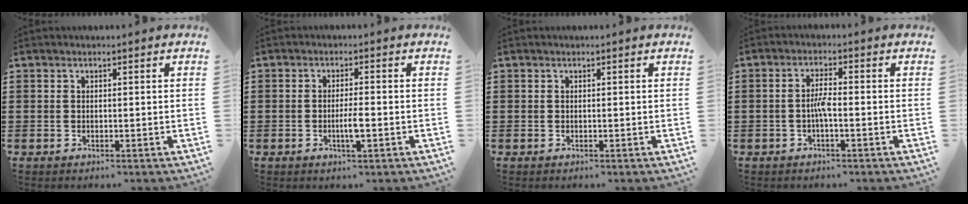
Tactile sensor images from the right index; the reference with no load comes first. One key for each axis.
{"total": 3.1, "fx": -0.9, "fy": 0.4, "fz": 3.0, "tx": -0.052, "ty": 0.000, "tz": -0.016}
{"total": 0.0}
{"total": 2.8, "fx": -0.8, "fy": 0.4, "fz": 2.7, "tx": -0.059, "ty": -0.002, "tz": -0.017}